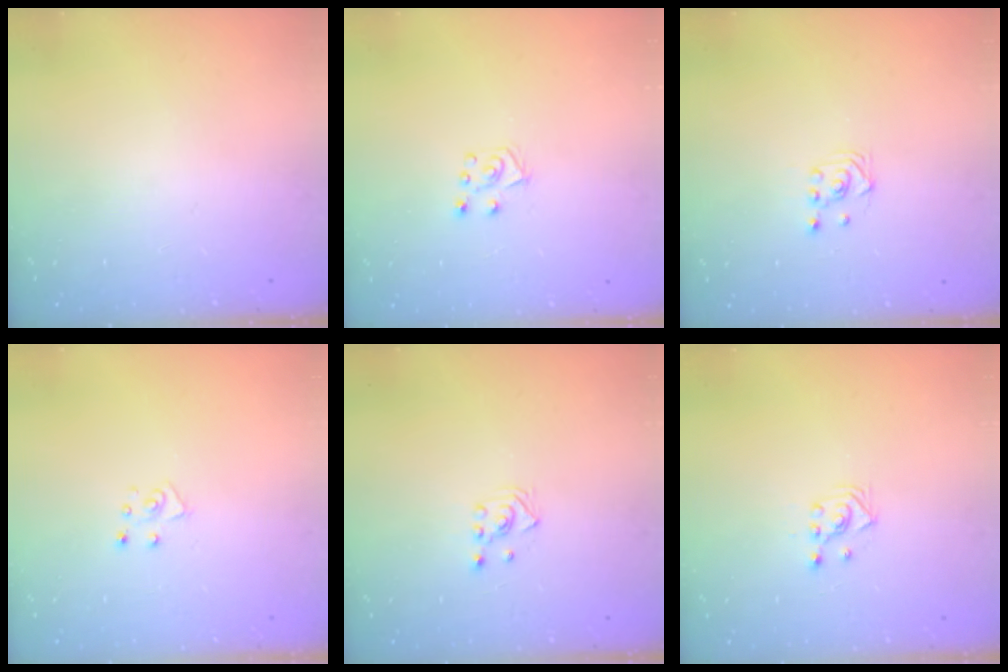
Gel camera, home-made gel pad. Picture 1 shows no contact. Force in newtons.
{"total": 5.0, "press": 4.9, "slide": 0.4}
{"total": 2.9, "press": 2.6, "slide": 1.4}
{"total": 4.8, "press": 4.8, "slide": 0.2}
{"total": 2.5, "press": 2.3, "slide": 1.0}
{"total": 2.9, "press": 2.7, "slide": 1.0}